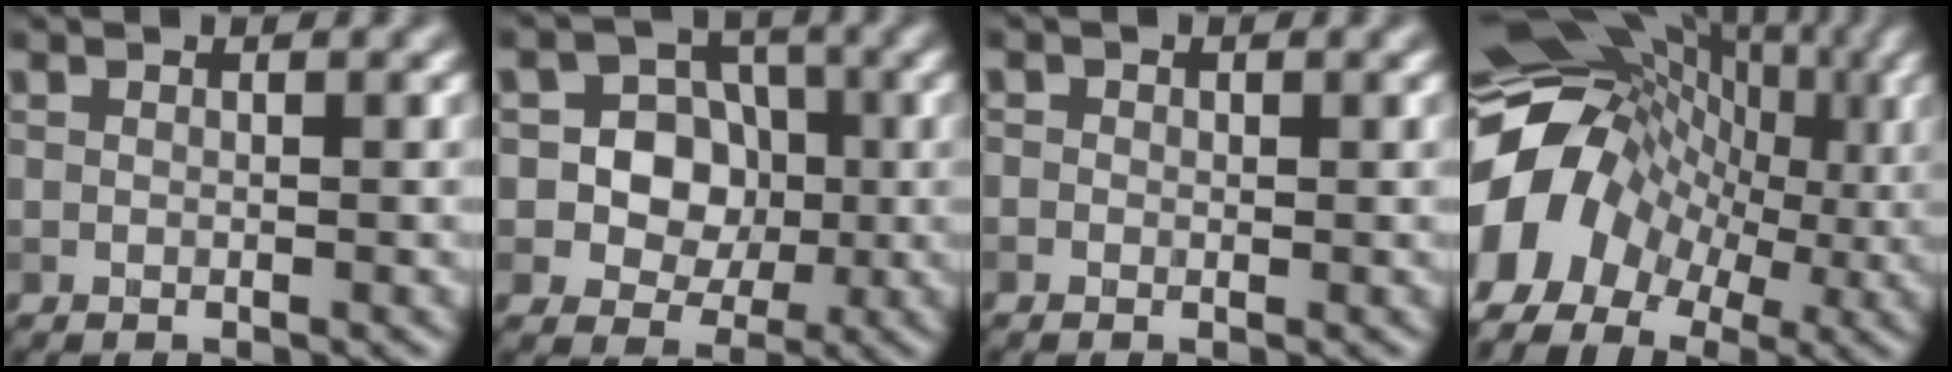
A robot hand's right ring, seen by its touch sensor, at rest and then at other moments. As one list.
[{"total": 7.0, "force": [0.6, 6.2, 3.2], "torque": [-0.041, 0.028, -0.013]}, {"total": 1.3, "force": [0.5, 1.1, 0.6], "torque": [0.002, 0.009, -0.010]}, {"total": 14.1, "force": [-0.7, 11.1, 8.7], "torque": [-0.178, 0.004, -0.010]}]